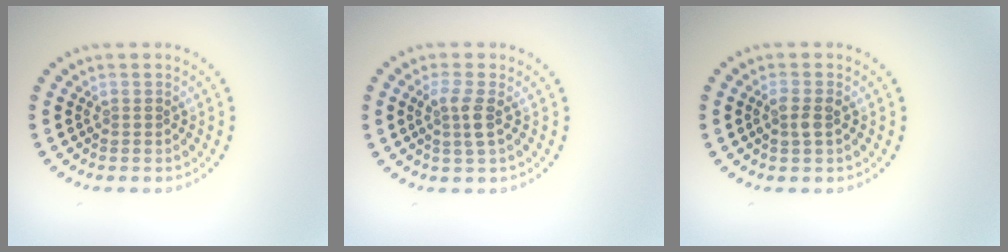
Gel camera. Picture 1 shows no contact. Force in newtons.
{"total": 2.0, "press": 1.7, "slide": 1.0}
{"total": 1.6, "press": 1.6, "slide": 0.4}